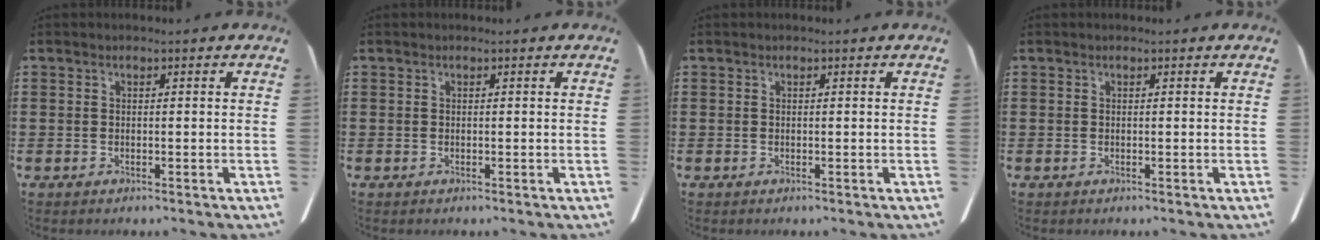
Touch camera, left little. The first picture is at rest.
{"total": 0.0}
{"total": 0.0}
{"total": 0.0}